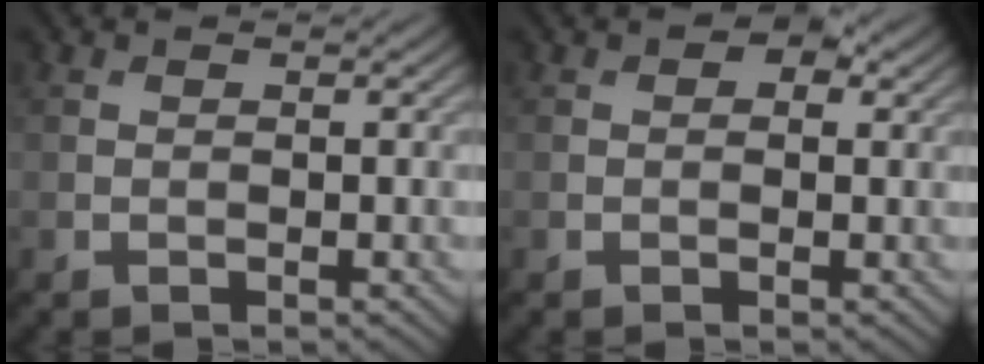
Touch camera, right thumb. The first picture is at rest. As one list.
[{"total": 2.2, "force": [1.0, 1.4, 1.4], "torque": [-0.013, -0.003, 0.008]}]